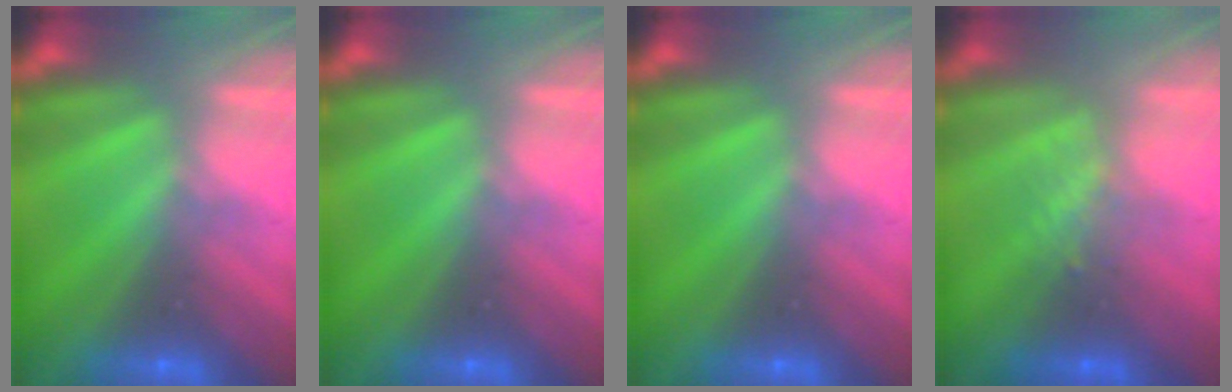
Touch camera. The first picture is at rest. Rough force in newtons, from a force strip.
{"total": 0.0}
{"total": 0.0}
{"total": 2.4}